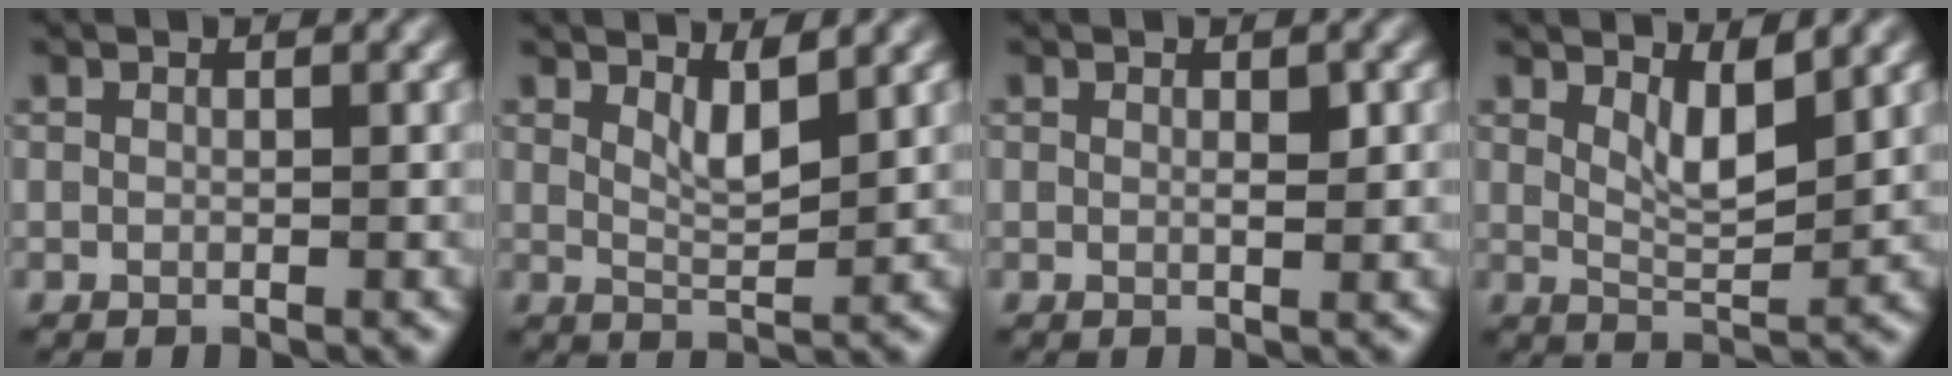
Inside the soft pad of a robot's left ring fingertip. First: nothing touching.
{"total": 2.4, "force": [1.5, 0.5, 1.9], "torque": [-0.033, -0.009, 0.030]}
{"total": 1.1, "force": [0.3, 0.2, 1.1], "torque": [-0.016, -0.002, 0.003]}
{"total": 3.1, "force": [1.7, 0.8, 2.4], "torque": [-0.044, -0.010, 0.034]}